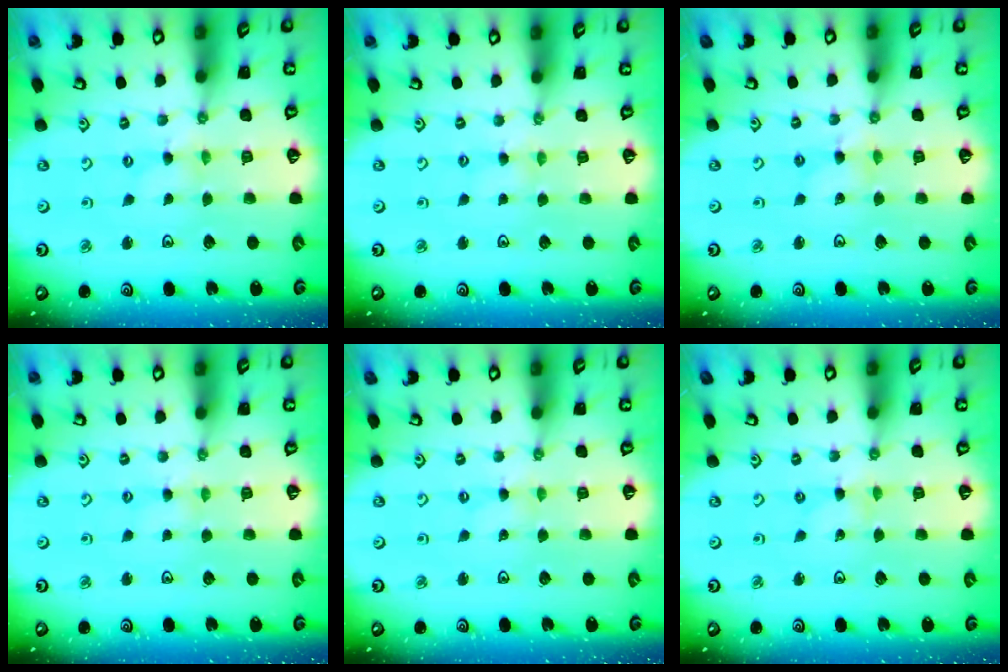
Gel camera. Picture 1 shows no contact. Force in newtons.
{"total": 1.8, "press": 1.7, "slide": 0.3}
{"total": 2.0, "press": 2.0, "slide": 0.3}
{"total": 1.8, "press": 1.7, "slide": 0.3}
{"total": 0.8, "press": 0.7, "slide": 0.2}
{"total": 0.0}